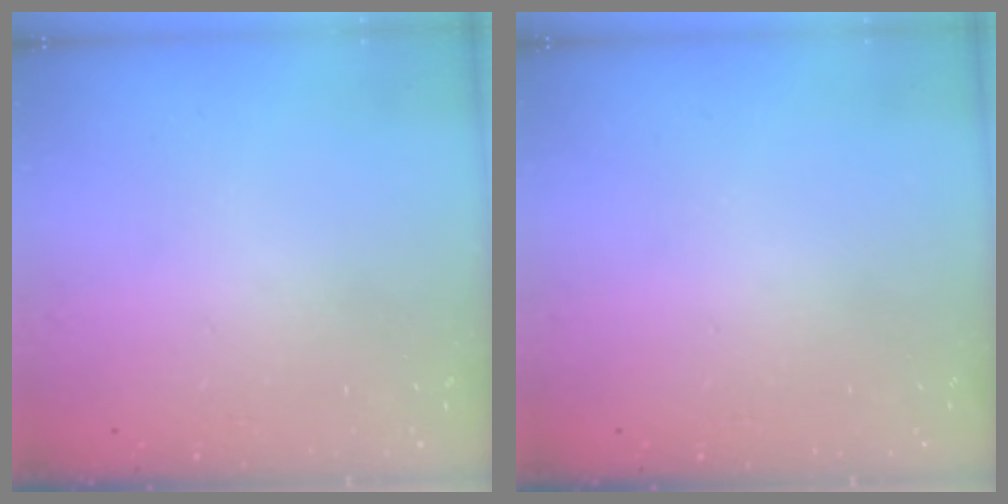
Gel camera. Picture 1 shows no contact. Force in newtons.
{"total": 0.0}